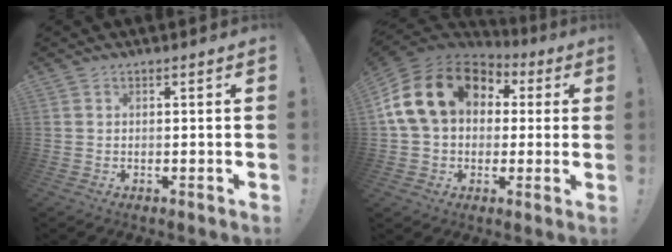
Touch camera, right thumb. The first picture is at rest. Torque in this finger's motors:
{"motor_torque": [1.43, 1.85, 1.30, -0.49, 0.28]}